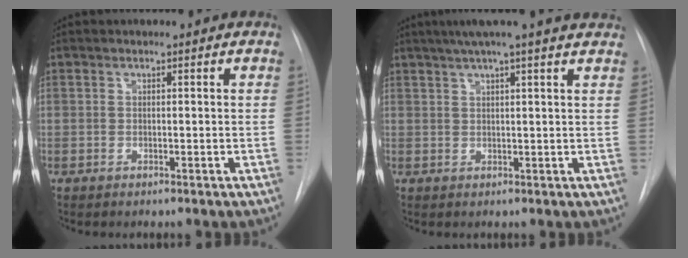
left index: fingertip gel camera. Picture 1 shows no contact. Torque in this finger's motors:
{"motor_torque": [0.95, -1.19, 0.11, 0.03]}